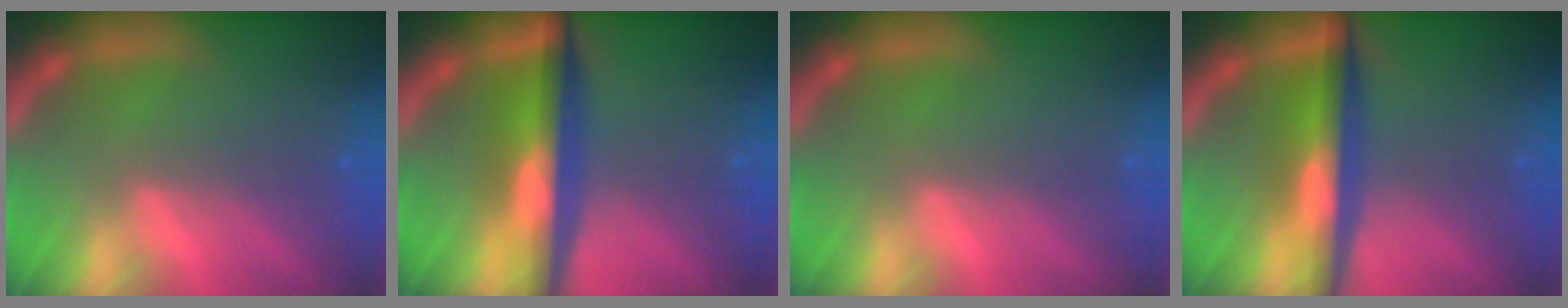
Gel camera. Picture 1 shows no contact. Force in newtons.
{"total": 7.6}
{"total": 0.0}
{"total": 6.5}